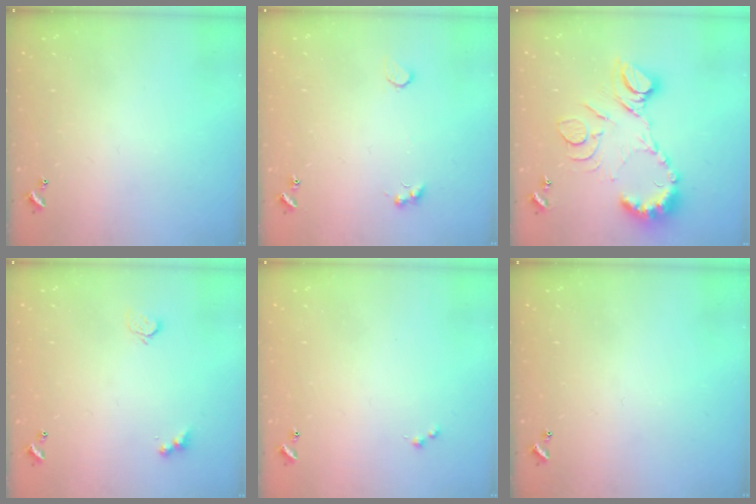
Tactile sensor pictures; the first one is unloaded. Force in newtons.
{"total": 1.8, "press": 1.5, "slide": 1.0}
{"total": 16.3, "press": 16.2, "slide": 1.7}
{"total": 3.0, "press": 3.0, "slide": 0.5}
{"total": 0.0}
{"total": 0.0}